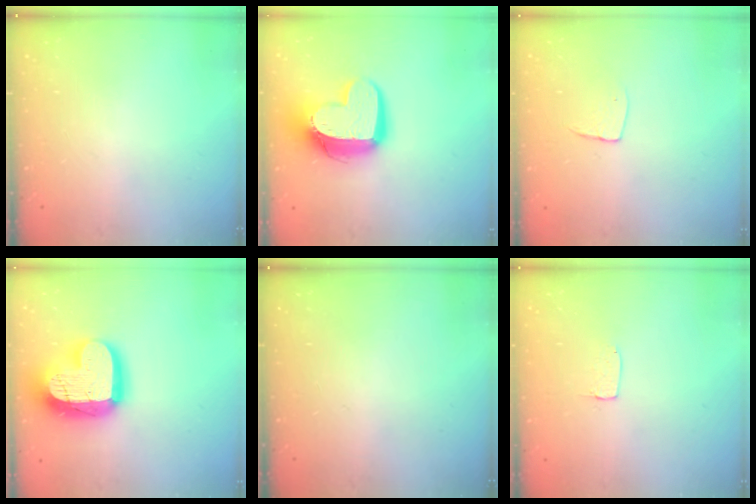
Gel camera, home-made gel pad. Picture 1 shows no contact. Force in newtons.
{"total": 14.9, "press": 14.8, "slide": 1.4}
{"total": 5.0, "press": 5.0, "slide": 0.3}
{"total": 21.2, "press": 21.2, "slide": 1.7}
{"total": 0.0}
{"total": 3.2, "press": 3.2, "slide": 0.1}